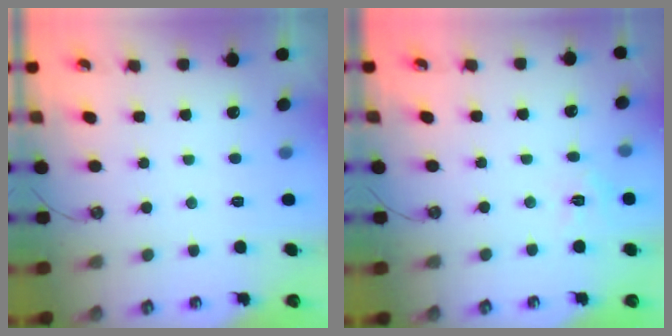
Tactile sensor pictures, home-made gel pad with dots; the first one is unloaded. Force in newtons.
{"total": 3.9, "press": 3.9, "slide": 0.2}